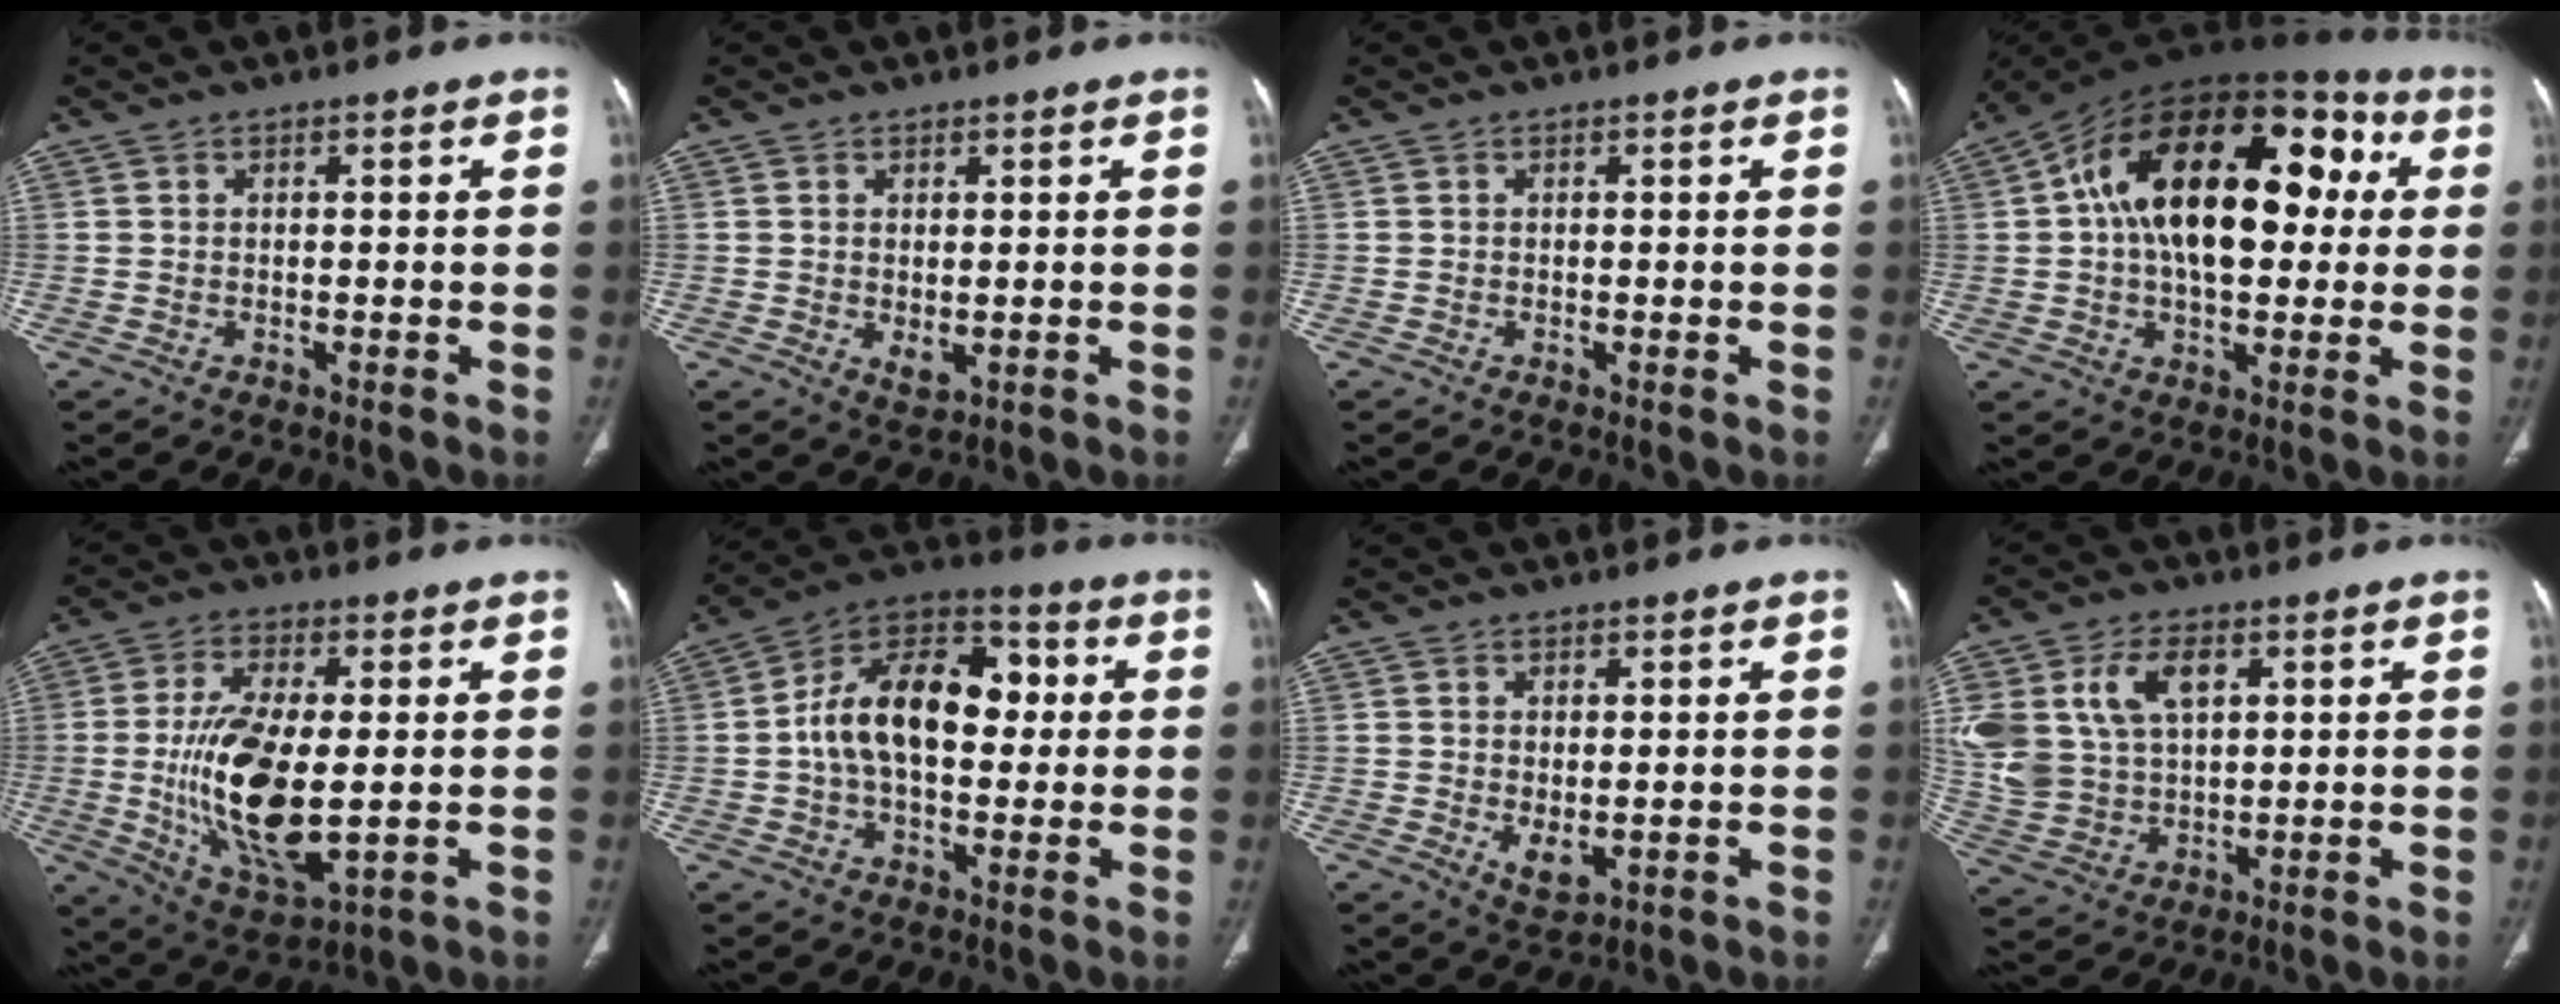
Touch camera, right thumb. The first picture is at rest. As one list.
[{"total": 2.5, "force": [-0.1, 1.3, 2.1], "torque": [-0.034, -0.009, 0.007]}, {"total": 0.0}, {"total": 25.2, "force": [3.9, 14.1, 20.6], "torque": [-0.312, 0.045, 0.051]}, {"total": 17.2, "force": [-1.0, 7.0, 15.7], "torque": [-0.299, -0.022, -0.006]}, {"total": 17.1, "force": [1.2, 10.5, 13.4], "torque": [-0.200, 0.037, 0.010]}, {"total": 3.6, "force": [-0.2, 1.9, 3.0], "torque": [-0.046, -0.011, 0.008]}, {"total": 15.7, "force": [5.1, 10.4, 10.6], "torque": [-0.221, -0.006, 0.112]}]